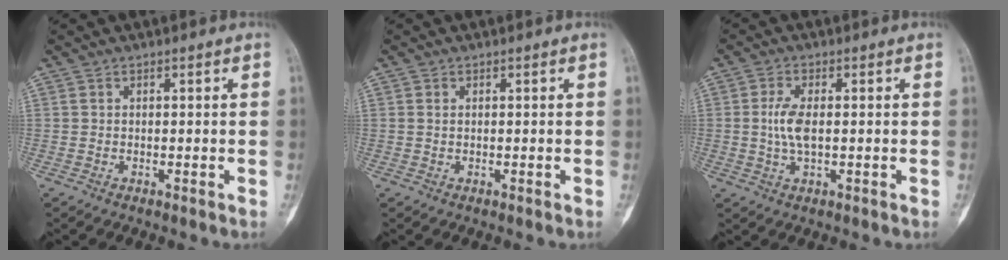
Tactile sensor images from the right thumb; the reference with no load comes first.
{"total": 0.5, "force": [0.2, 0.3, 0.4], "torque": [-0.011, 0.003, 0.005]}
{"total": 4.8, "force": [0.1, 2.0, 4.4], "torque": [-0.101, -0.001, 0.002]}